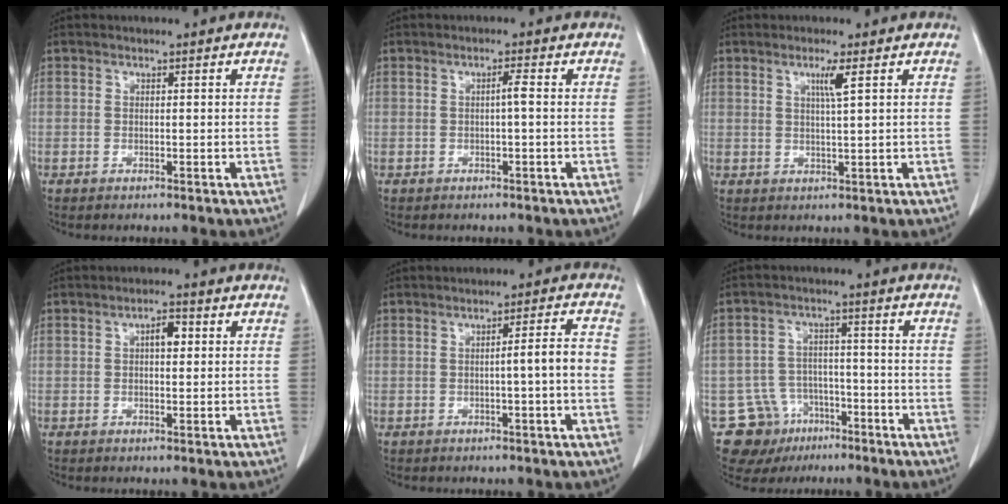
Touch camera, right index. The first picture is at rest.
{"total": 1.3, "force": [-0.1, 0.0, 1.3], "torque": [-0.023, 0.002, -0.002]}
{"total": 2.8, "force": [1.2, -0.5, 2.4], "torque": [-0.044, -0.003, 0.023]}
{"total": 3.0, "force": [0.7, 1.2, 2.6], "torque": [-0.040, 0.006, 0.008]}
{"total": 4.5, "force": [-0.5, -0.3, 4.4], "torque": [-0.061, 0.008, -0.010]}
{"total": 11.1, "force": [-6.3, 9.0, 1.7], "torque": [-0.037, 0.038, -0.091]}